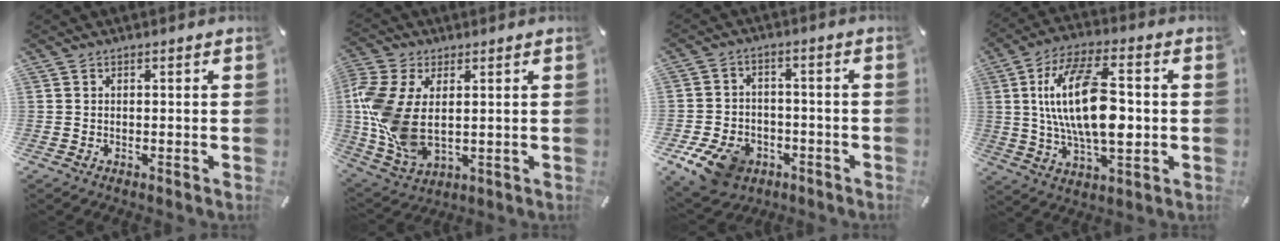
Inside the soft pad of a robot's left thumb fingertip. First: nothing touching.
{"total": 13.1, "force": [1.2, 8.6, 9.8], "torque": [-0.236, -0.006, 0.027]}
{"total": 10.8, "force": [-5.6, 7.6, 5.3], "torque": [-0.103, 0.036, -0.098]}
{"total": 19.3, "force": [1.1, 9.2, 16.9], "torque": [-0.327, 0.000, 0.015]}